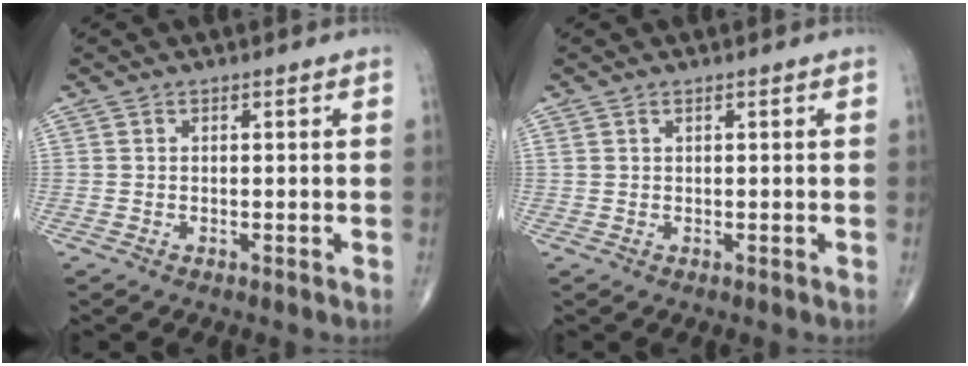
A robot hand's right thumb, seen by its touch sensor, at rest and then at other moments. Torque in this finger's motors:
{"motor_torque": [0.11, -0.14, 0.09, 0.22, 0.00]}